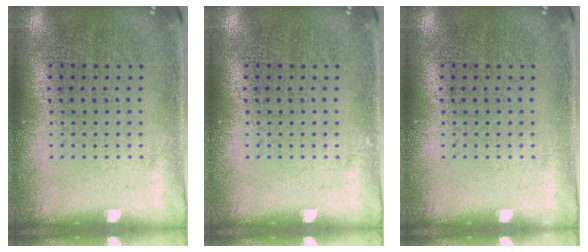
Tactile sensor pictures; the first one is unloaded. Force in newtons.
{"total": 0.0}
{"total": 0.0}